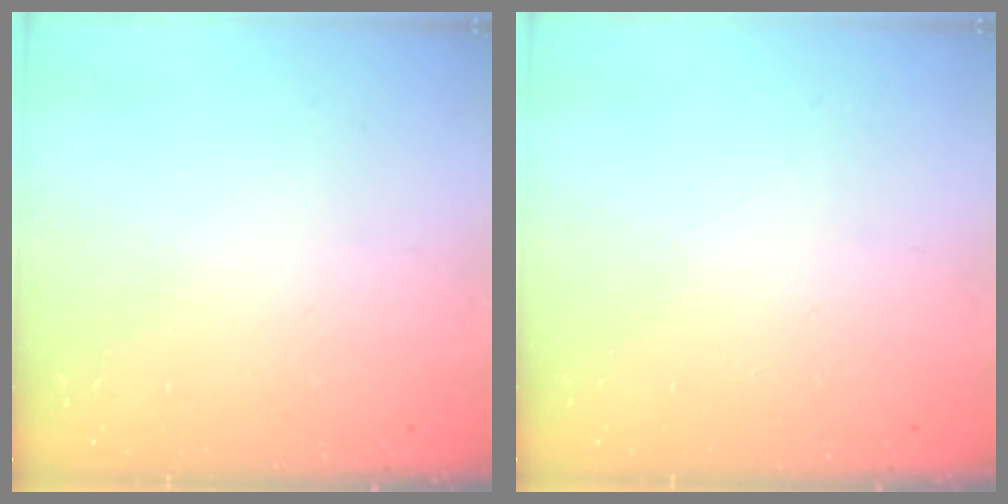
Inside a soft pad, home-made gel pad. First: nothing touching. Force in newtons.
{"total": 0.0}